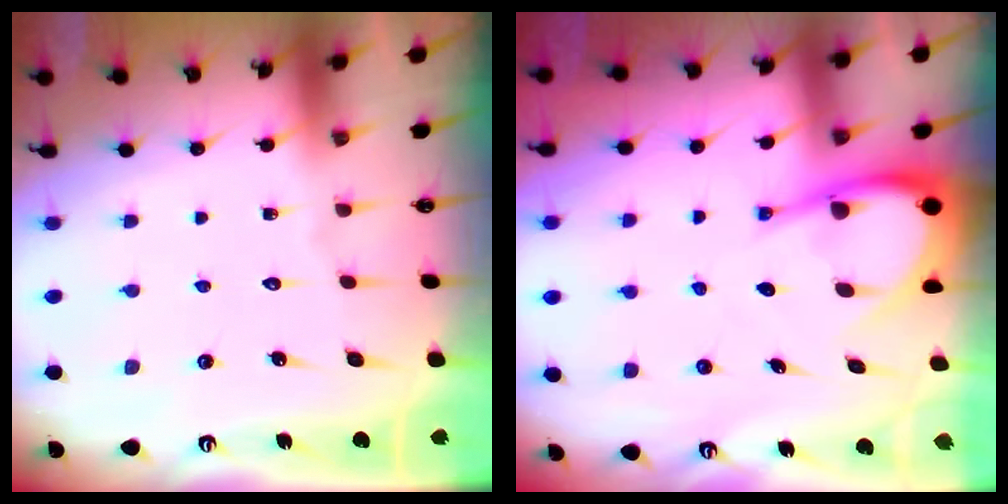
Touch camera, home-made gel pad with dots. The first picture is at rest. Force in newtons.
{"total": 8.3, "press": 8.3, "slide": 1.0}